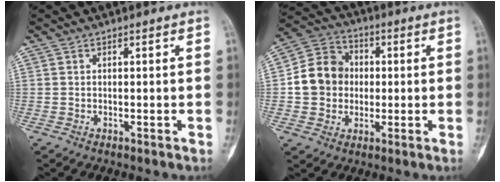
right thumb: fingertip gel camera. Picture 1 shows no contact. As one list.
[{"total": 11.2, "force": [-0.1, 9.9, 5.2], "torque": [-0.070, 0.022, -0.010]}]